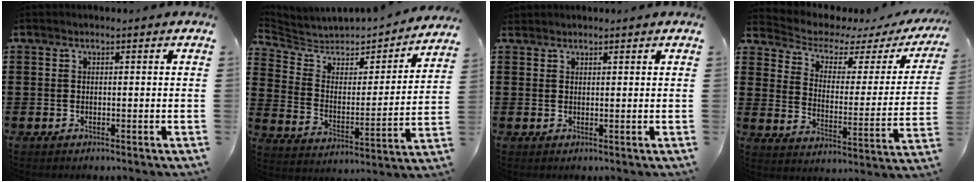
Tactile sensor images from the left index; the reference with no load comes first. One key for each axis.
{"total": 3.9, "fx": 3.3, "fy": 1.9, "fz": 0.9, "tx": -0.044, "ty": -0.029, "tz": 0.048}
{"total": 1.0, "fx": 1.0, "fy": 0.3, "fz": 0.1, "tx": -0.005, "ty": 0.002, "tz": 0.020}
{"total": 3.4, "fx": 2.4, "fy": 1.7, "fz": 1.8, "tx": -0.053, "ty": -0.020, "tz": 0.031}